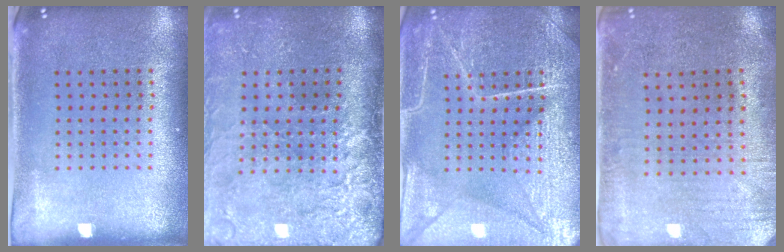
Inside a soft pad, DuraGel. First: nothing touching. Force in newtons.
{"total": 4.4, "press": 3.6, "slide": 2.5}
{"total": 7.1, "press": 7.1, "slide": 1.0}
{"total": 0.5, "press": 0.3, "slide": 0.5}